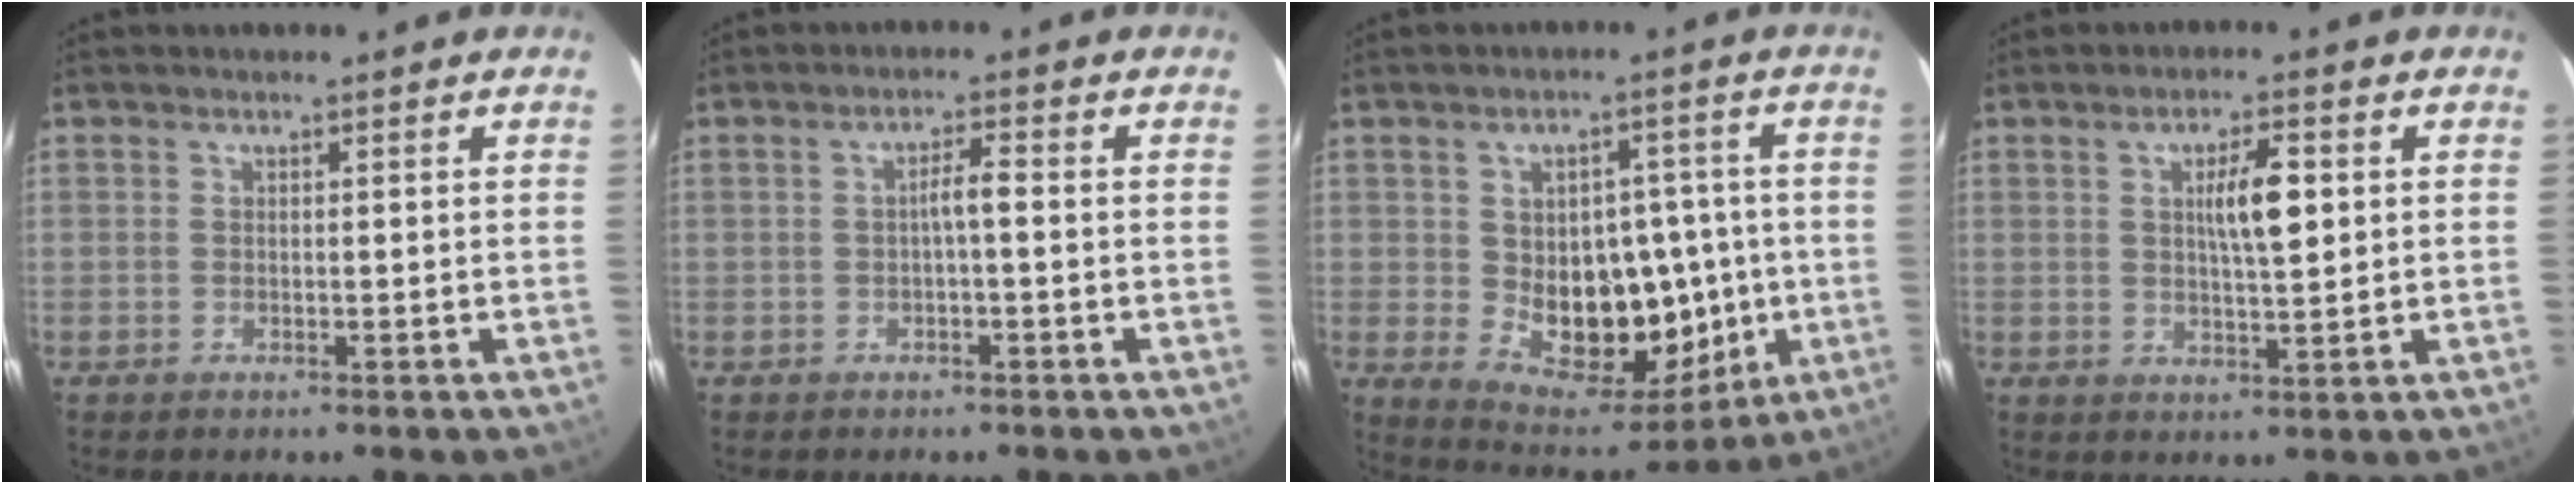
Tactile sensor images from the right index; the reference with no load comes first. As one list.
[{"total": 2.4, "force": [-0.3, 0.2, 2.3], "torque": [-0.037, 0.005, -0.006]}, {"total": 14.8, "force": [-1.3, 8.7, 11.9], "torque": [-0.170, 0.015, 0.006]}, {"total": 5.8, "force": [1.2, 1.0, 5.6], "torque": [-0.095, 0.005, 0.023]}]